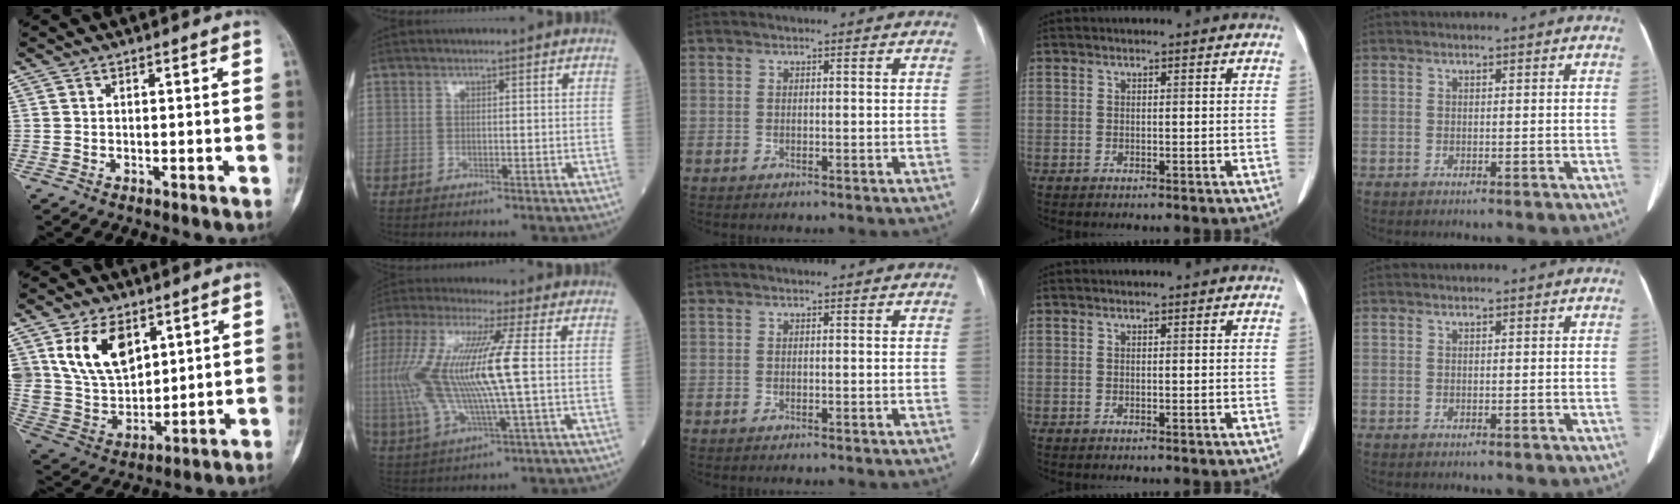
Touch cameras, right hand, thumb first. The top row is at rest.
{"thumb": {"total": 15.0, "force": [6.9, 9.5, 9.3], "torque": [-0.149, -0.030, 0.153]}, "index": {"total": 16.8, "force": [0.8, 1.8, 16.6], "torque": [-0.369, 0.009, 0.010]}}